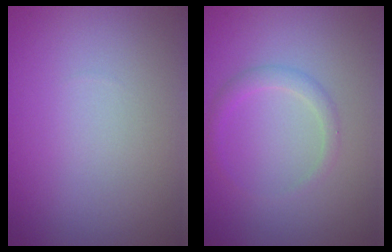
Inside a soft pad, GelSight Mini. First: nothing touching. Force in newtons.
{"total": 1.5, "press": 1.5, "slide": 0.0}